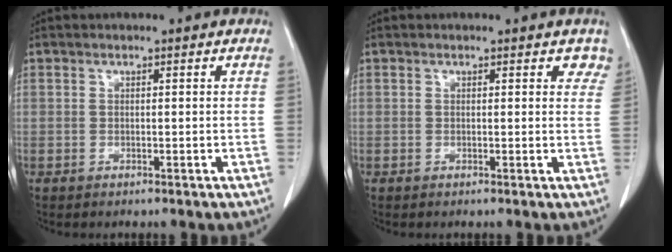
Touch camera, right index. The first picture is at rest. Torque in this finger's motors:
{"motor_torque": [0.02, 0.00, 0.00, 0.00]}